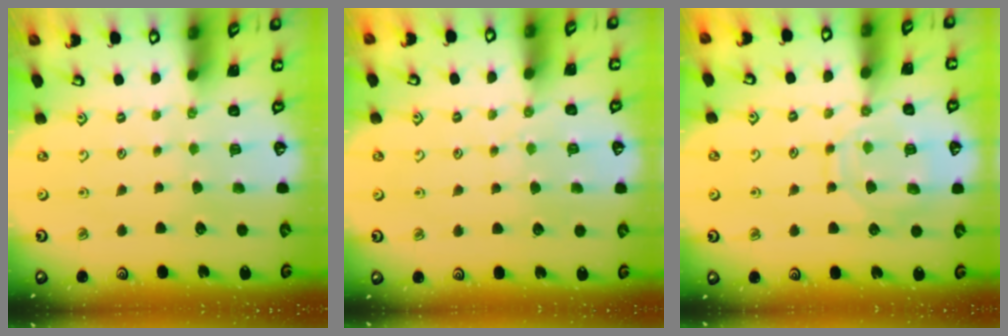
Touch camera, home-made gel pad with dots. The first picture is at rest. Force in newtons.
{"total": 6.2, "press": 6.1, "slide": 0.8}
{"total": 12.4, "press": 12.4, "slide": 1.0}